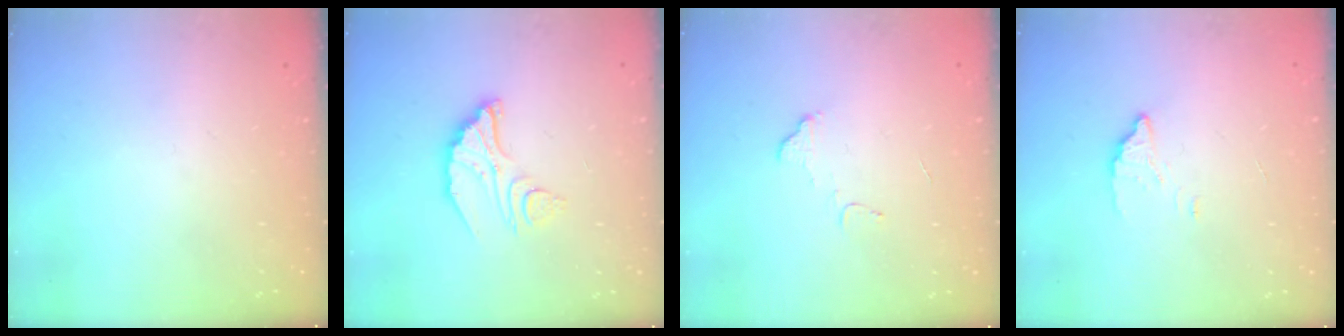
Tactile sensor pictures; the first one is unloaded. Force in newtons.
{"total": 8.1, "press": 8.1, "slide": 0.7}
{"total": 3.2, "press": 3.2, "slide": 0.2}
{"total": 1.9, "press": 1.9, "slide": 0.0}